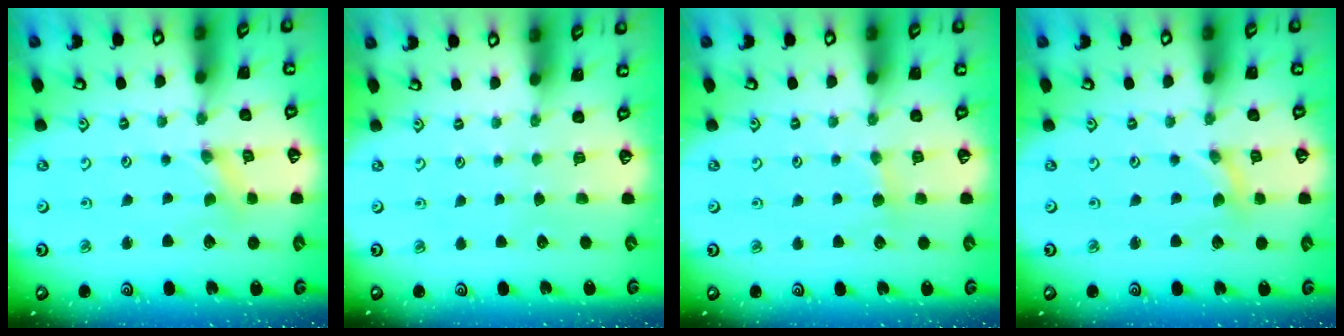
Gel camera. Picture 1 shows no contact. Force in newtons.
{"total": 0.0}
{"total": 2.7, "press": 2.6, "slide": 0.4}
{"total": 0.0}